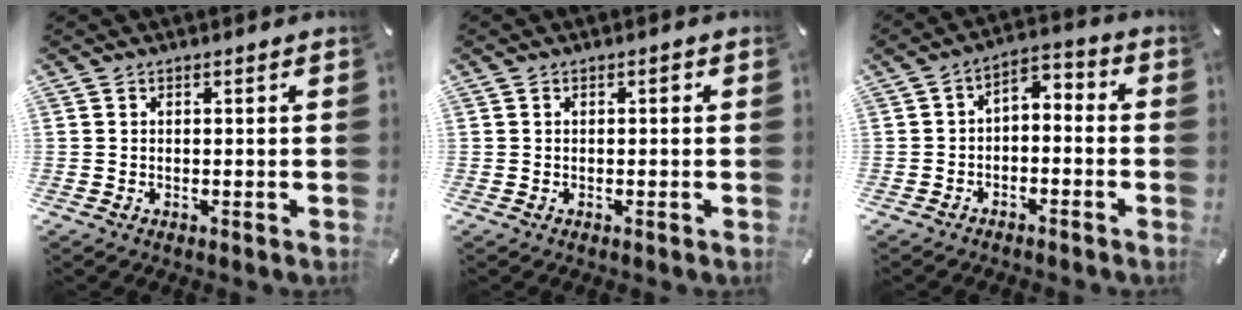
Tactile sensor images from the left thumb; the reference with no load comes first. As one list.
[{"total": 0.8, "force": [0.0, 0.5, 0.6], "torque": [-0.012, 0.004, -0.002]}, {"total": 4.3, "force": [-3.3, 2.2, 1.6], "torque": [-0.030, 0.017, -0.069]}]